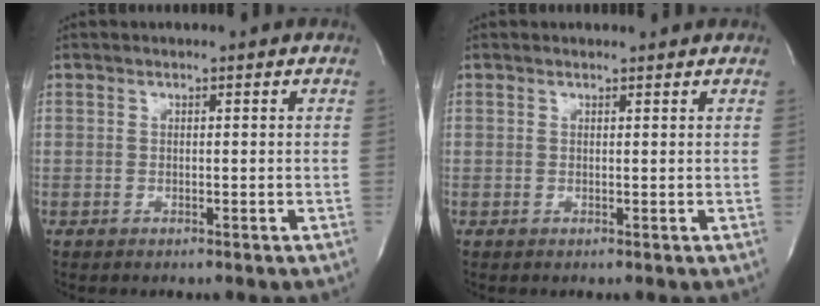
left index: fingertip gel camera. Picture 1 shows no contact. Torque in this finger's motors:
{"motor_torque": [0.13, -0.25, -0.14, -0.01]}